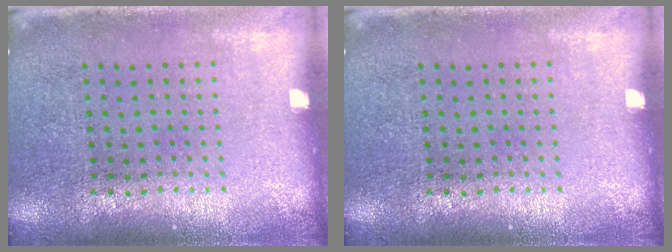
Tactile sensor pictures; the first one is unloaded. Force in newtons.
{"total": 0.0}